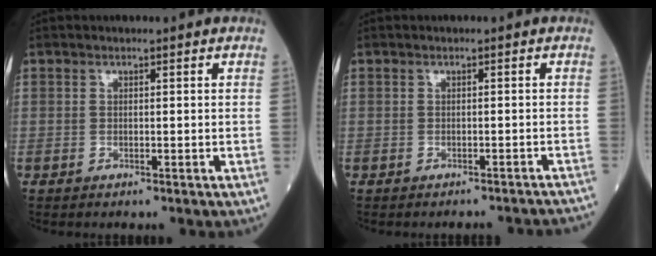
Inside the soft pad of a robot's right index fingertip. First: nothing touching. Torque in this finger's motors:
{"motor_torque": [-0.10, -0.01, -0.04, 0.00]}